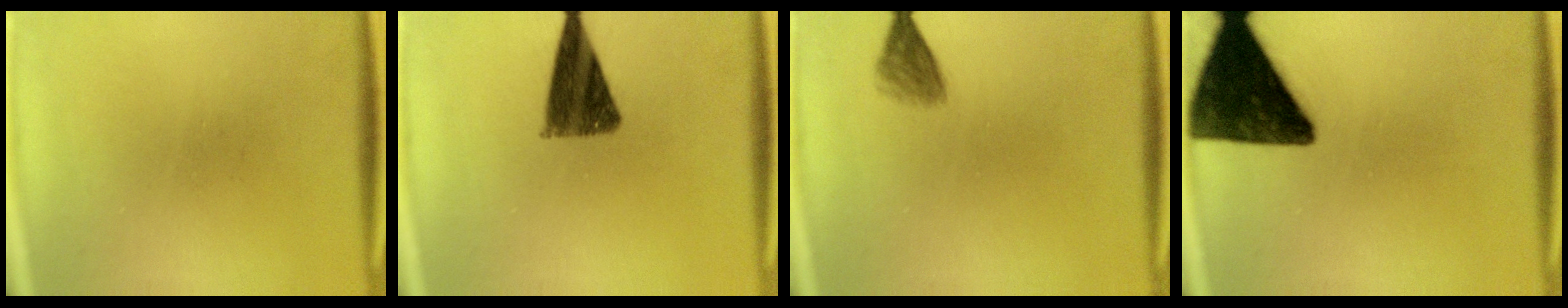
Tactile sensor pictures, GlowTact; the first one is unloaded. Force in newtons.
{"total": 10.3}
{"total": 2.0}
{"total": 15.3}